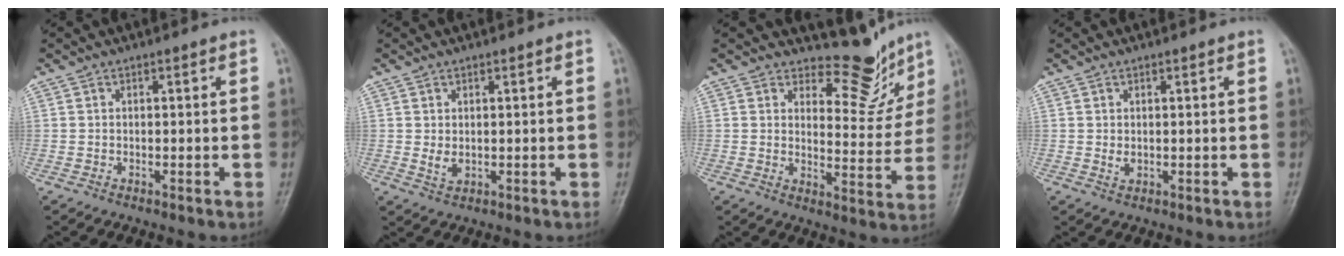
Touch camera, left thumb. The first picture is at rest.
{"total": 2.5, "force": [0.8, 1.3, 1.9], "torque": [-0.031, -0.010, 0.020]}
{"total": 9.0, "force": [8.1, 3.5, 1.6], "torque": [0.013, -0.075, 0.111]}
{"total": 1.6, "force": [0.7, 0.8, 1.2], "torque": [-0.018, -0.006, 0.016]}